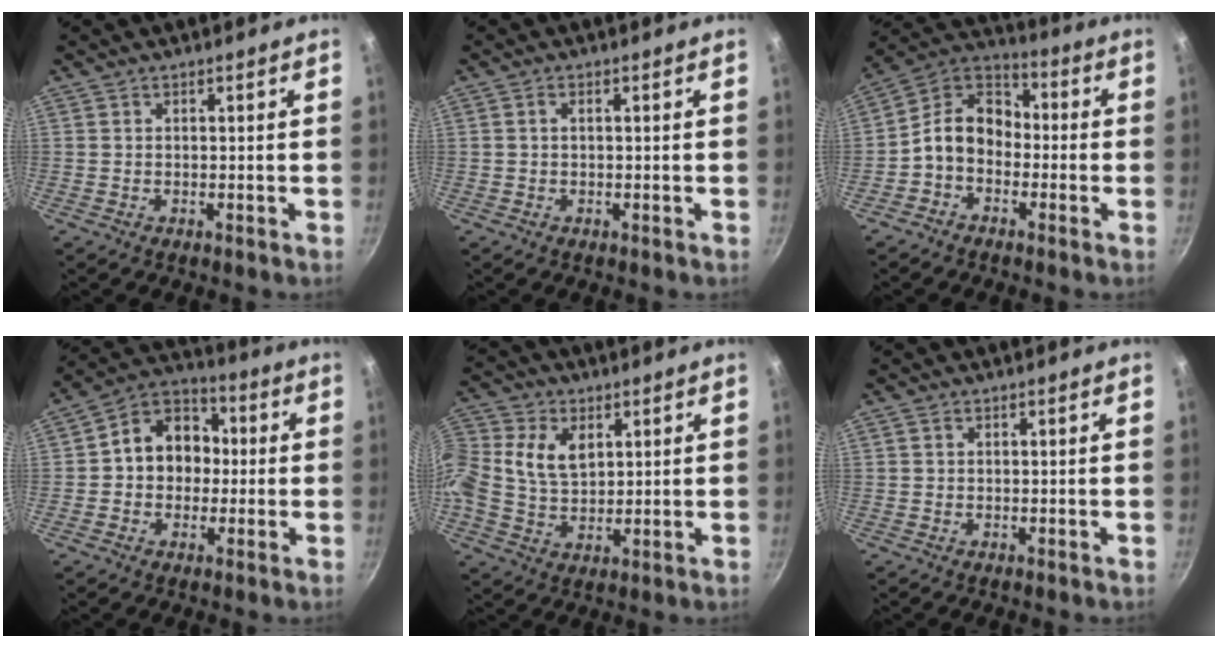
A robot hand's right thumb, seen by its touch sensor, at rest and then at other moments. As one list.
[{"total": 0.9, "force": [0.1, 0.4, 0.8], "torque": [-0.018, 0.005, 0.002]}, {"total": 10.4, "force": [-2.3, 7.9, 6.4], "torque": [-0.082, 0.049, -0.071]}, {"total": 12.0, "force": [0.2, 9.9, 6.8], "torque": [-0.060, 0.034, -0.019]}, {"total": 13.7, "force": [3.3, 9.9, 8.8], "torque": [-0.193, 0.017, 0.055]}, {"total": 0.6, "force": [0.2, 0.5, 0.3], "torque": [-0.005, 0.003, 0.004]}]